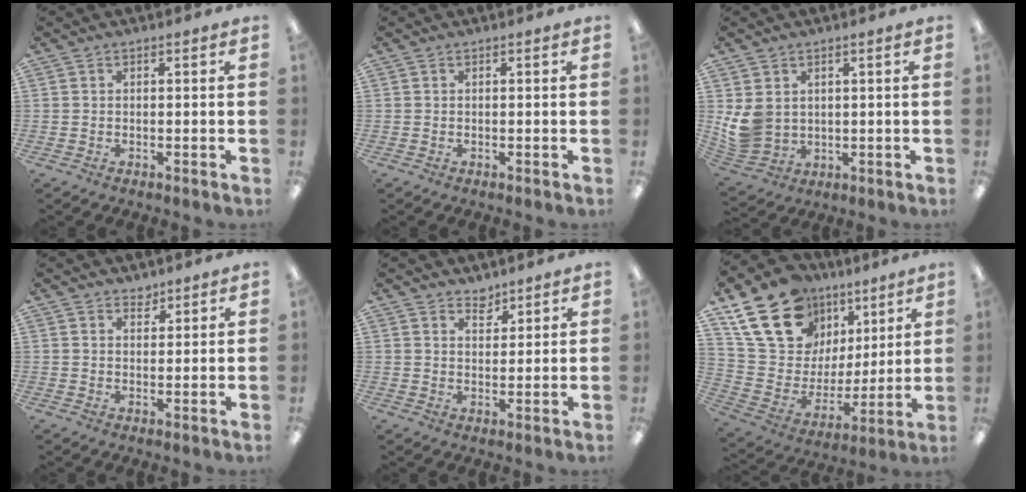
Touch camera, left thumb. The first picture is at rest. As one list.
[{"total": 0.0}, {"total": 7.4, "force": [1.8, 6.1, 3.6], "torque": [-0.086, -0.003, 0.039]}, {"total": 2.4, "force": [2.2, 1.1, 0.1], "torque": [0.012, -0.015, 0.038]}, {"total": 3.7, "force": [3.3, 1.5, 0.2], "torque": [0.013, -0.027, 0.060]}, {"total": 22.4, "force": [13.4, 15.2, 9.5], "torque": [-0.187, -0.057, 0.263]}]